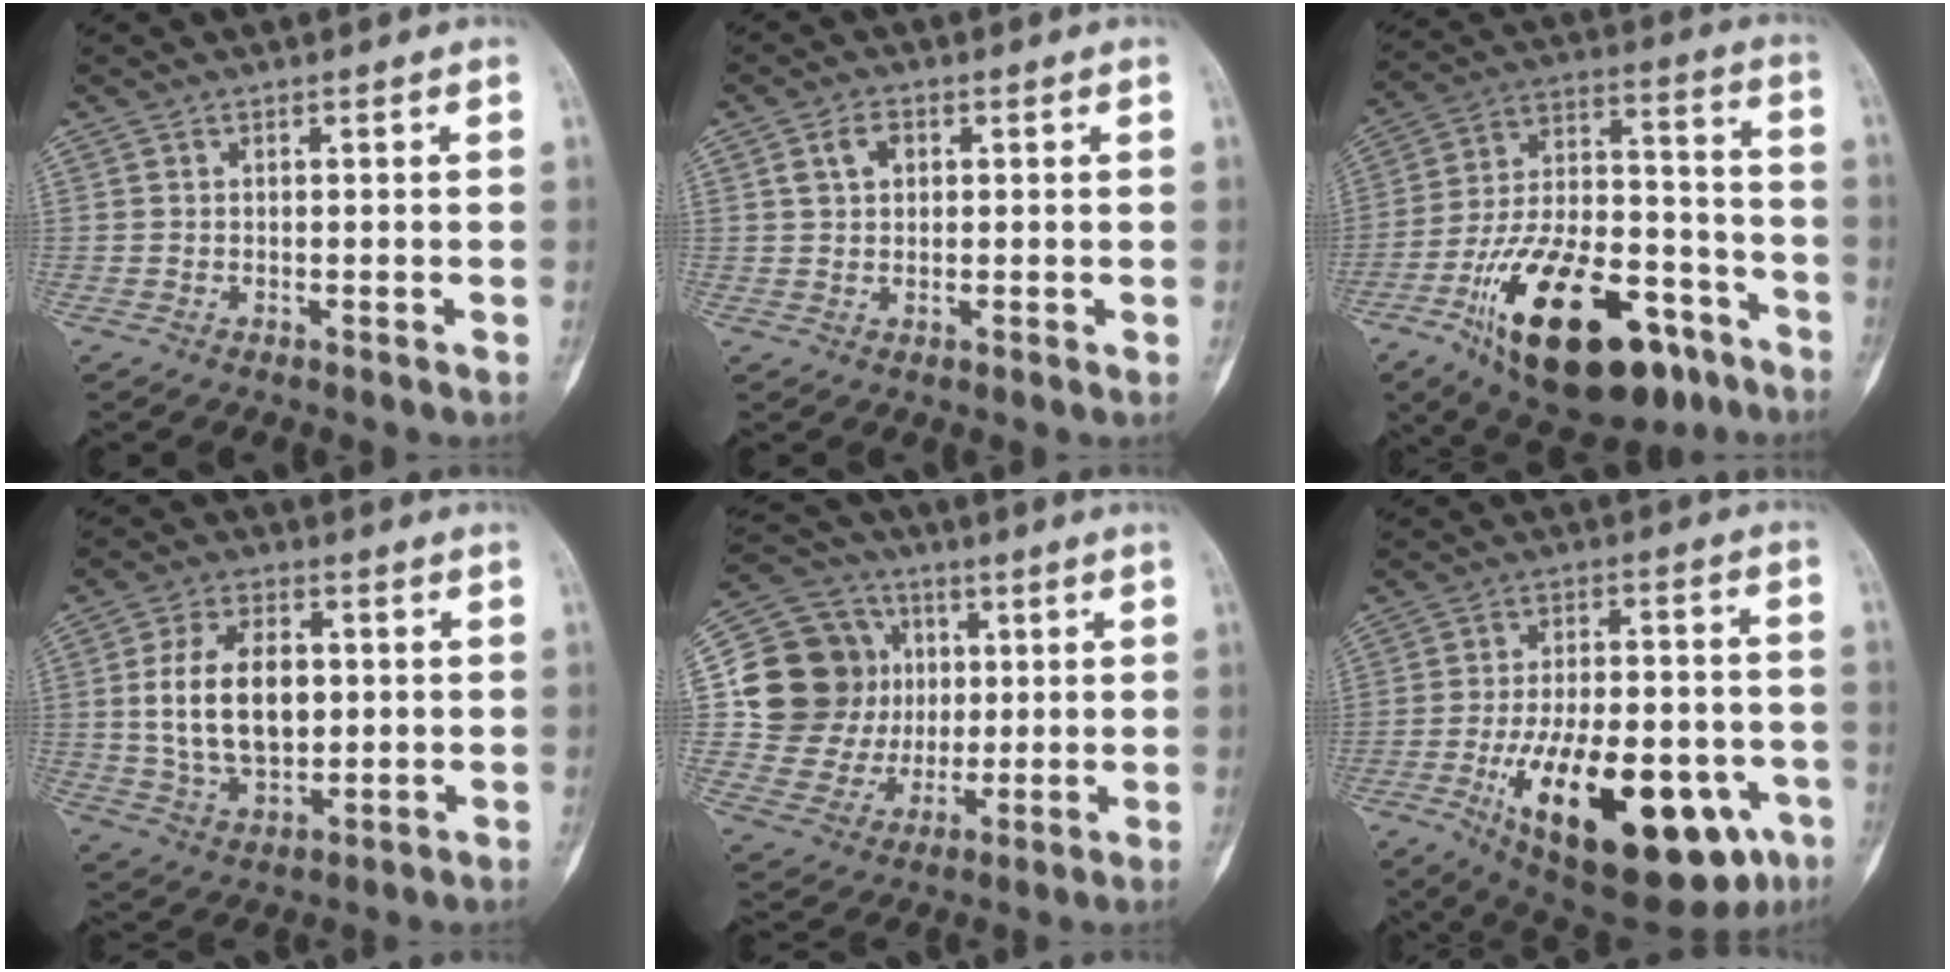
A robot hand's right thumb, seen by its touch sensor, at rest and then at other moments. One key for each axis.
{"total": 3.6, "fx": 1.1, "fy": 2.5, "fz": 2.4, "tx": -0.040, "ty": 0.002, "tz": 0.020}
{"total": 28.2, "fx": -14.6, "fy": 13.2, "fz": 20.2, "tx": -0.347, "ty": 0.067, "tz": -0.235}
{"total": 13.8, "fx": 1.4, "fy": 8.5, "fz": 10.7, "tx": -0.170, "ty": -0.002, "tz": 0.029}
{"total": 18.8, "fx": 3.1, "fy": 16.9, "fz": 7.6, "tx": -0.098, "ty": 0.025, "tz": 0.071}
{"total": 27.6, "fx": -10.6, "fy": 11.7, "fz": 22.7, "tx": -0.319, "ty": 0.018, "tz": -0.140}